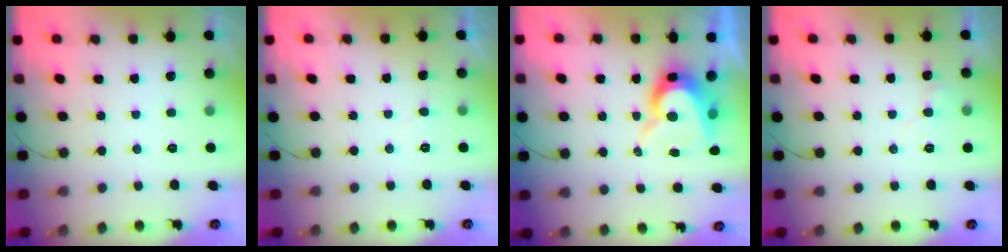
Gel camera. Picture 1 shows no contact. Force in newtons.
{"total": 2.4, "press": 2.4, "slide": 0.2}
{"total": 9.3, "press": 9.2, "slide": 0.7}
{"total": 5.8, "press": 5.8, "slide": 0.4}